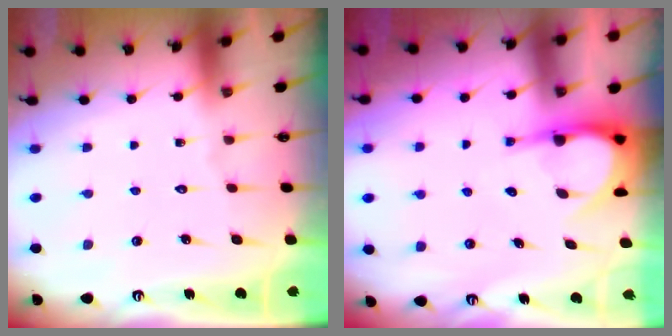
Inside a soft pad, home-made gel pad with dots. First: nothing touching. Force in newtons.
{"total": 5.8, "press": 5.8, "slide": 0.6}